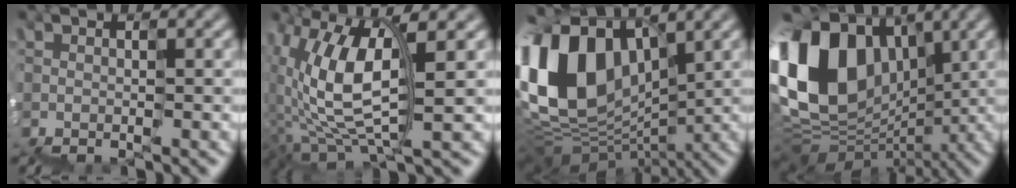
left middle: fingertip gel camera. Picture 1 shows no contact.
{"total": 5.9, "force": [2.0, 2.5, 5.0], "torque": [-0.121, 0.010, 0.037]}
{"total": 11.2, "force": [3.3, 8.4, 6.7], "torque": [-0.171, 0.024, 0.052]}
{"total": 12.2, "force": [3.3, 9.6, 6.6], "torque": [-0.143, 0.036, 0.053]}